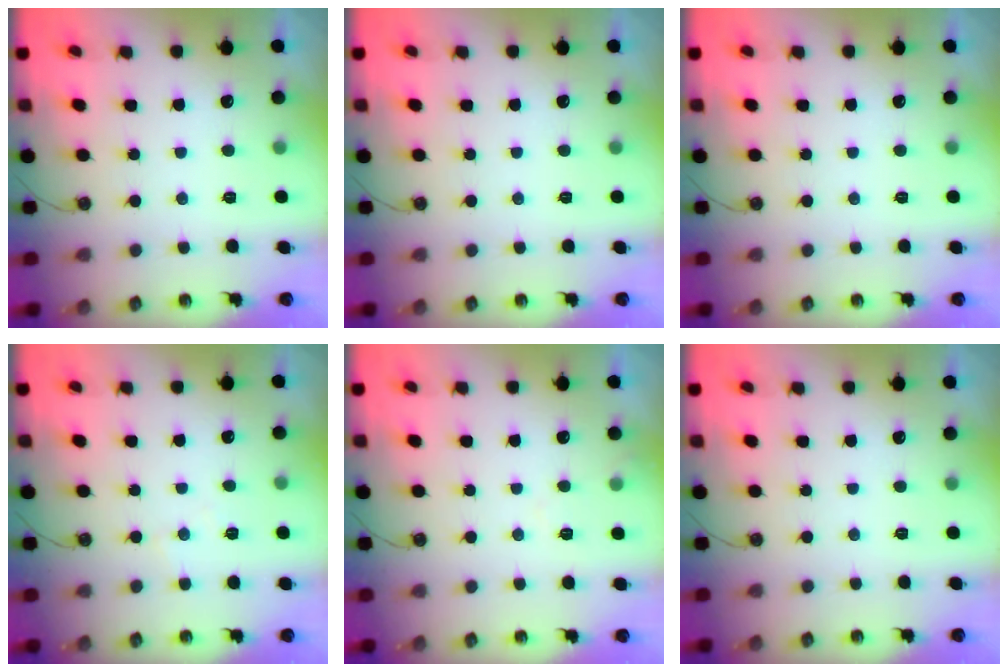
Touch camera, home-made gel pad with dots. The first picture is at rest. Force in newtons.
{"total": 0.0}
{"total": 0.0}
{"total": 4.4, "press": 4.4, "slide": 0.7}
{"total": 4.2, "press": 4.1, "slide": 0.7}
{"total": 0.0}